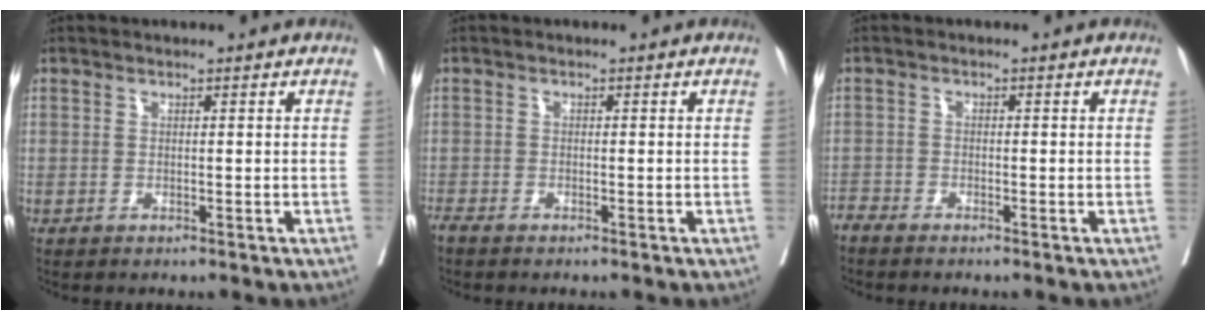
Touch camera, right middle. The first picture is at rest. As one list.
[{"total": 1.3, "force": [-1.2, 0.1, 0.5], "torque": [-0.015, -0.004, -0.025]}, {"total": 1.6, "force": [-1.6, 0.0, 0.1], "torque": [-0.001, -0.005, -0.033]}]